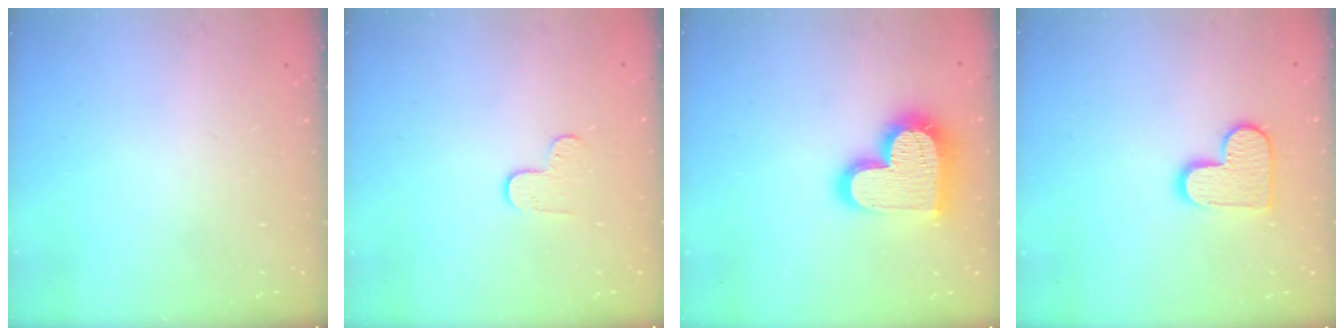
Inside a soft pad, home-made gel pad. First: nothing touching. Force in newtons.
{"total": 5.5, "press": 5.5, "slide": 0.5}
{"total": 19.8, "press": 19.7, "slide": 1.3}
{"total": 11.0, "press": 11.0, "slide": 0.7}